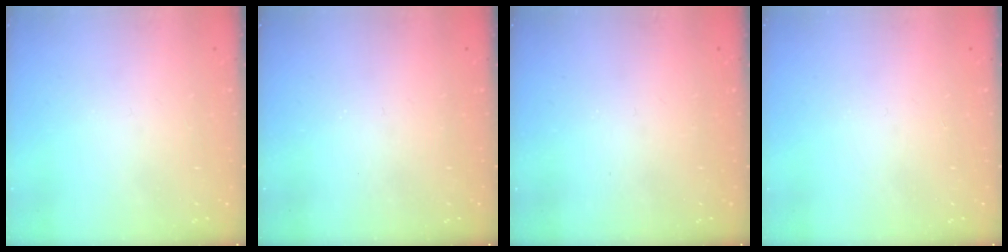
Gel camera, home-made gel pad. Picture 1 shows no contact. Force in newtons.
{"total": 0.0}
{"total": 0.0}
{"total": 0.0}